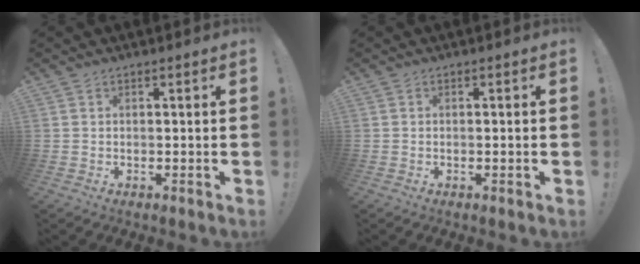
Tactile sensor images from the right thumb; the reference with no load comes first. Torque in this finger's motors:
{"motor_torque": [-0.06, -0.33, -0.13, 0.17, -0.03]}